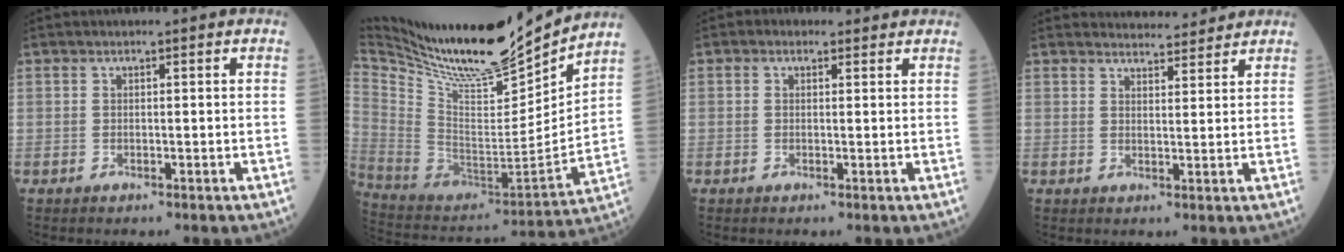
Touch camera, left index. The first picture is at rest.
{"total": 22.5, "force": [20.2, 2.4, 9.6], "torque": [-0.186, -0.053, 0.340]}
{"total": 1.2, "force": [0.3, 1.2, 0.1], "torque": [0.000, 0.008, -0.006]}
{"total": 4.8, "force": [4.7, 0.9, 0.2], "torque": [0.001, 0.006, 0.053]}